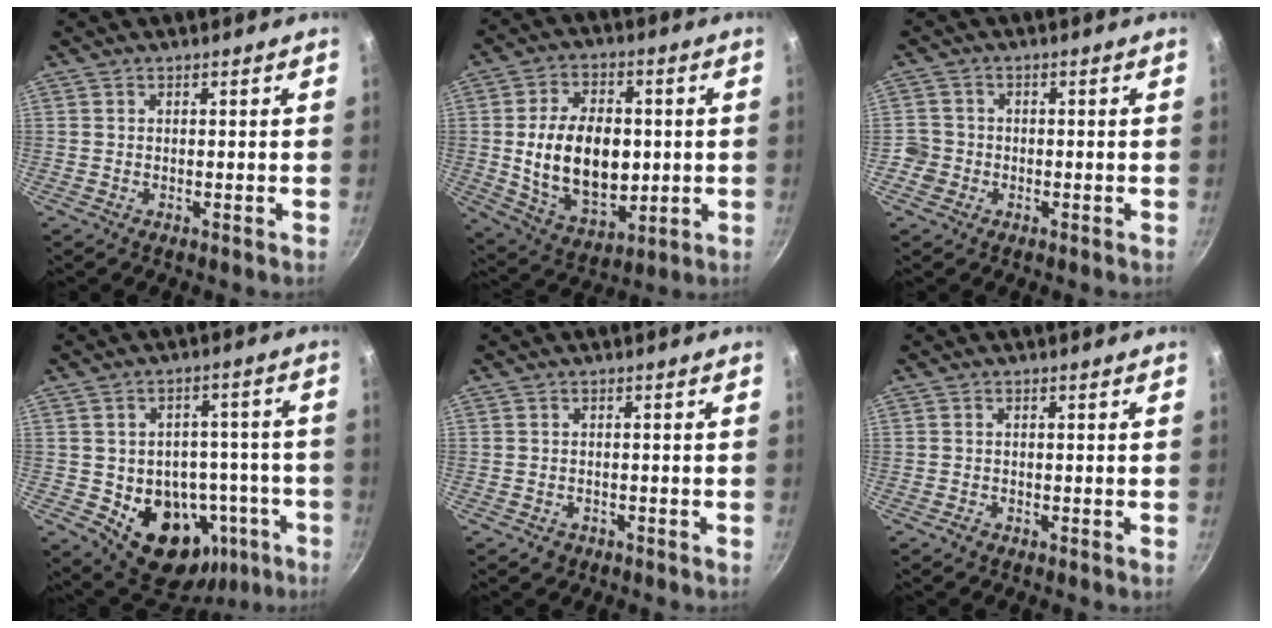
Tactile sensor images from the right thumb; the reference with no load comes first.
{"total": 18.1, "force": [-0.1, 11.8, 13.7], "torque": [-0.209, -0.003, 0.013]}
{"total": 3.5, "force": [-1.3, 3.2, 0.6], "torque": [0.008, 0.018, -0.026]}
{"total": 18.6, "force": [-7.2, 13.5, 10.6], "torque": [-0.102, 0.032, -0.077]}
{"total": 1.9, "force": [-1.1, 1.4, 0.5], "torque": [-0.009, 0.011, -0.007]}
{"total": 1.0, "force": [-0.7, 0.6, 0.3], "torque": [-0.009, 0.007, -0.013]}